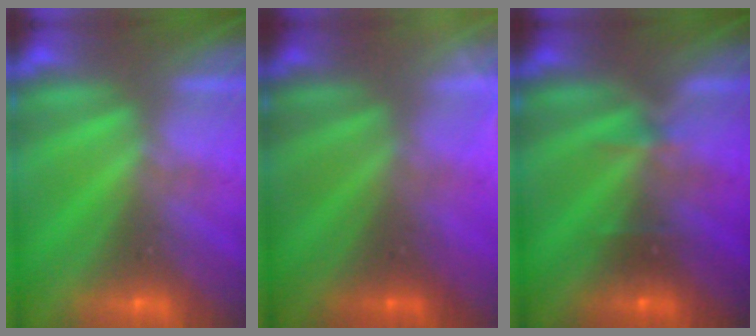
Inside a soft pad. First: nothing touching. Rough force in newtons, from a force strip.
{"total": 3.1}
{"total": 3.3}